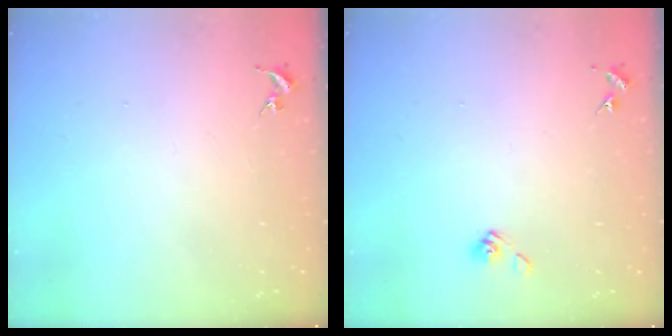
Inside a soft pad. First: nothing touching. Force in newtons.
{"total": 5.4, "press": 5.0, "slide": 2.2}